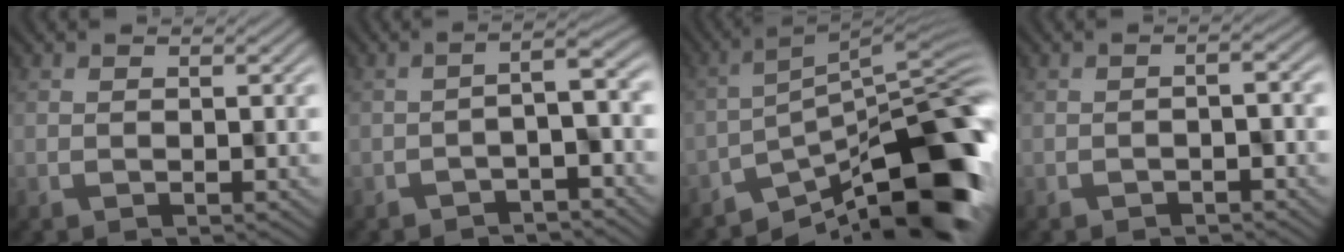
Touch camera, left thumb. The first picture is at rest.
{"total": 4.4, "force": [-2.7, 0.9, 3.4], "torque": [-0.039, 0.006, -0.047]}
{"total": 13.8, "force": [-8.1, 3.6, 10.5], "torque": [-0.149, 0.006, -0.147]}
{"total": 1.7, "force": [-1.3, 0.4, 1.0], "torque": [-0.017, 0.002, -0.017]}